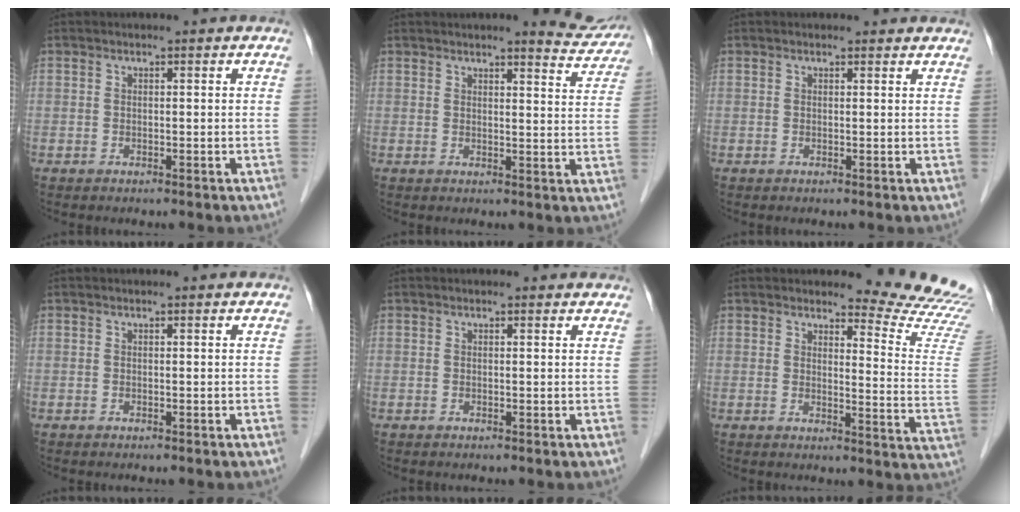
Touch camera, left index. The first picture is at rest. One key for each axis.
{"total": 5.9, "fx": 5.8, "fy": 1.1, "fz": 0.3, "tx": 0.011, "ty": -0.028, "tz": 0.045}
{"total": 2.1, "fx": 2.0, "fy": 0.7, "fz": 0.3, "tx": -0.006, "ty": 0.002, "tz": 0.014}
{"total": 0.0}
{"total": 1.6, "fx": 1.5, "fy": 0.5, "fz": 0.3, "tx": -0.011, "ty": 0.001, "tz": 0.009}
{"total": 12.8, "fx": 12.6, "fy": -1.1, "fz": 1.3, "tx": -0.005, "ty": -0.147, "tz": 0.118}